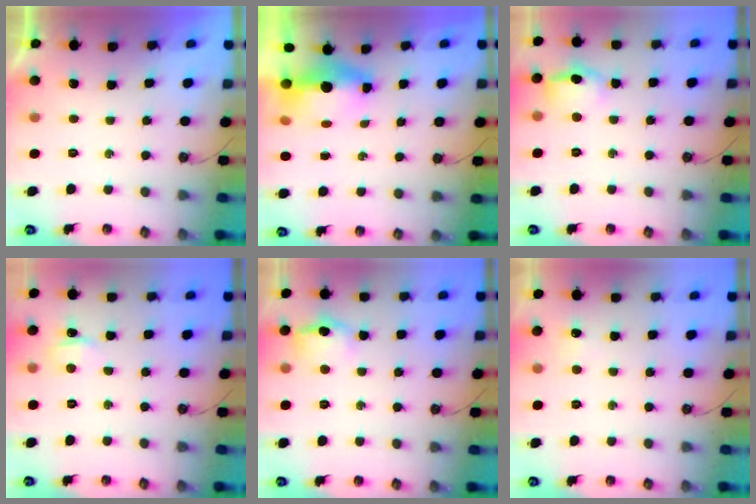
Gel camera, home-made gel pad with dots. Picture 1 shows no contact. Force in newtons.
{"total": 6.1, "press": 5.7, "slide": 2.1}
{"total": 10.6, "press": 10.5, "slide": 1.5}
{"total": 2.9, "press": 2.8, "slide": 0.3}
{"total": 9.8, "press": 9.8, "slide": 1.2}
{"total": 3.8, "press": 3.7, "slide": 0.5}